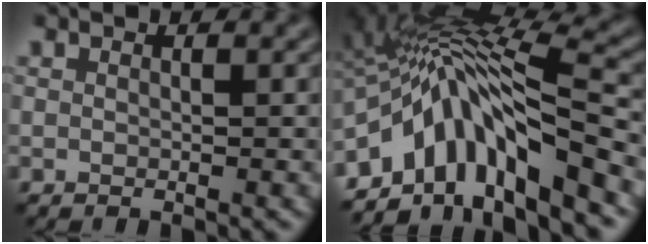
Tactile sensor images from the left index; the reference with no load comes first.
{"total": 10.5, "force": [-4.8, 3.1, 8.8], "torque": [-0.136, 0.014, -0.085]}